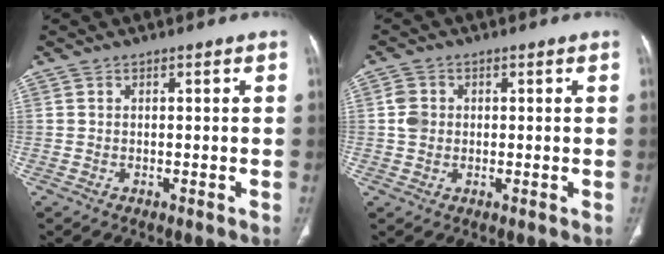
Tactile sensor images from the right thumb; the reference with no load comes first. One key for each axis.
{"total": 3.2, "fx": 0.2, "fy": 2.7, "fz": 1.7, "tx": -0.027, "ty": 0.006, "tz": 0.000}